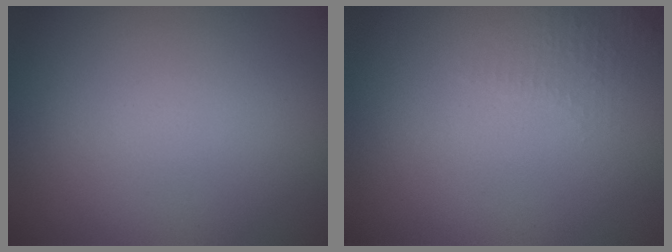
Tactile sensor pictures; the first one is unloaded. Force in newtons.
{"total": 1.4, "press": 1.3, "slide": 0.4}